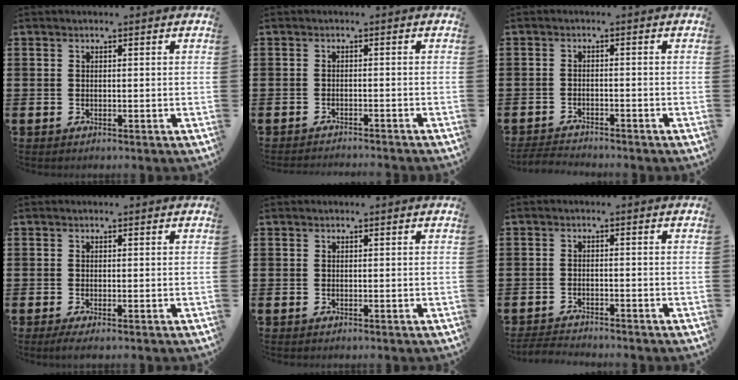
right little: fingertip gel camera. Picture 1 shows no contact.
{"total": 1.0, "force": [-1.0, -0.2, 0.0], "torque": [0.000, 0.002, -0.021]}
{"total": 1.9, "force": [-1.9, 0.0, 0.0], "torque": [-0.004, 0.003, -0.040]}
{"total": 0.7, "force": [0.0, 0.1, 0.7], "torque": [-0.012, -0.001, 0.000]}
{"total": 0.0}
{"total": 1.9, "force": [-1.9, 0.0, 0.1], "torque": [-0.004, 0.004, -0.040]}